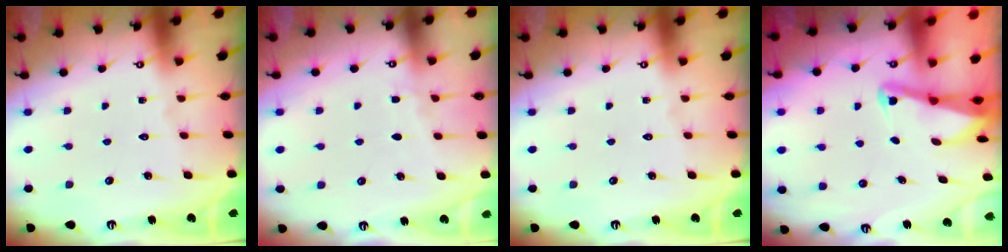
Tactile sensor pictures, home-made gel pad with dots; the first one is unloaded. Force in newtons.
{"total": 4.3, "press": 4.3, "slide": 0.5}
{"total": 0.0}
{"total": 2.3, "press": 2.2, "slide": 0.4}